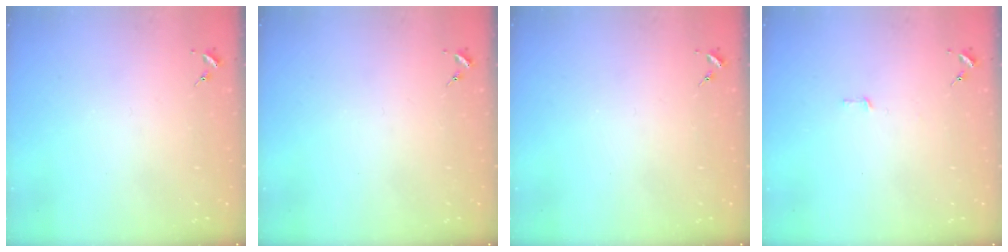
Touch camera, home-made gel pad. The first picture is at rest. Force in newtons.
{"total": 0.0}
{"total": 0.0}
{"total": 2.6, "press": 2.6, "slide": 0.2}